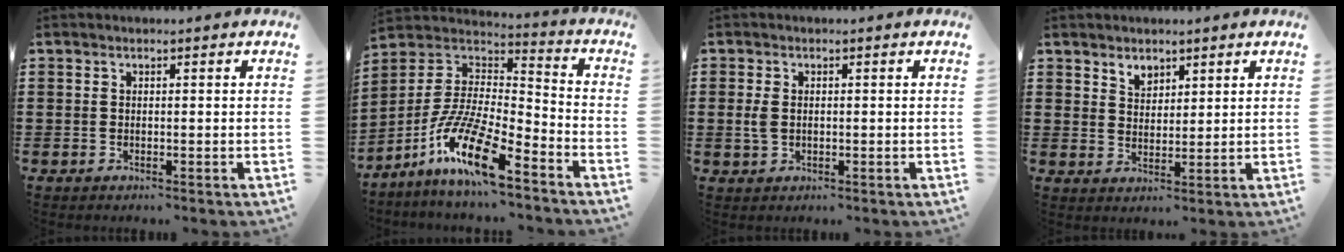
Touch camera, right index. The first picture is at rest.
{"total": 14.4, "force": [-9.5, 3.0, 10.4], "torque": [-0.216, 0.010, -0.179]}
{"total": 2.5, "force": [0.1, 1.5, 2.0], "torque": [-0.057, -0.001, -0.004]}
{"total": 2.8, "force": [2.2, 1.7, 0.4], "torque": [-0.016, 0.006, 0.043]}